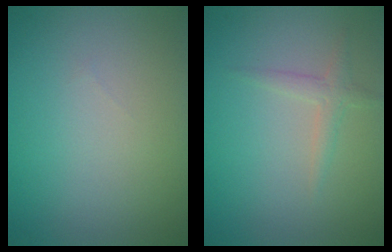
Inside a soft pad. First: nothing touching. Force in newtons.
{"total": 1.5, "press": 1.5, "slide": 0.0}